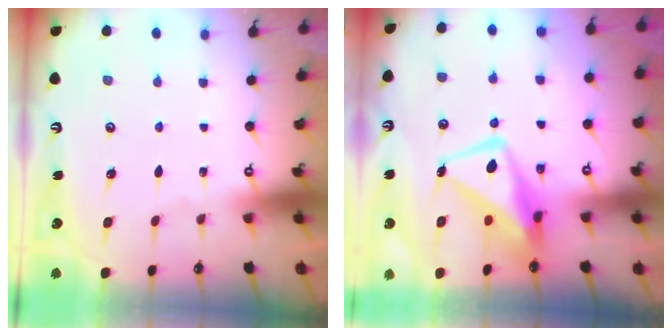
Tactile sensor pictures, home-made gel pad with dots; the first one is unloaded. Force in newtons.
{"total": 11.9, "press": 11.8, "slide": 1.3}